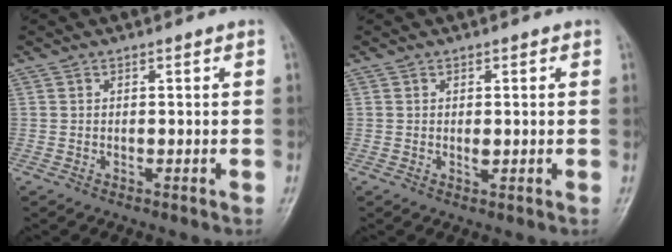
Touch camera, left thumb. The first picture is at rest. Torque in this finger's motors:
{"motor_torque": [-0.04, 0.05, -0.11, -0.09, 0.00]}